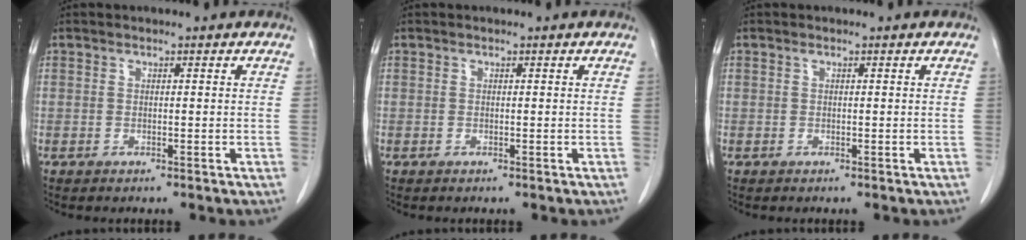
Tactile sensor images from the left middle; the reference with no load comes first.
{"total": 0.0}
{"total": 0.0}